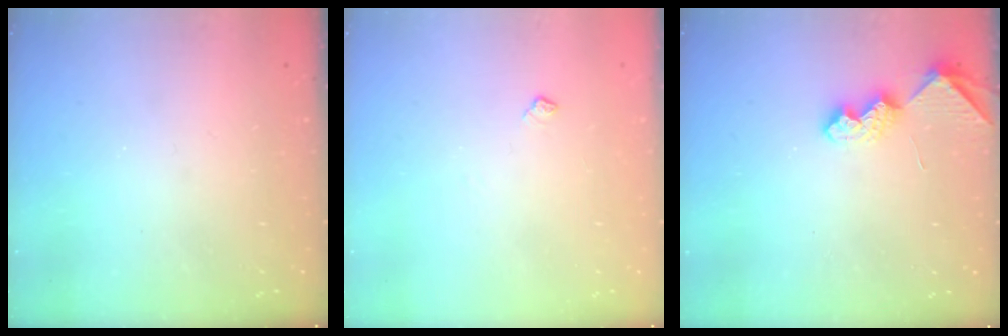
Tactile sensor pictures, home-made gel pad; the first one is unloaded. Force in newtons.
{"total": 4.0, "press": 3.9, "slide": 0.5}
{"total": 6.6, "press": 6.6, "slide": 0.3}